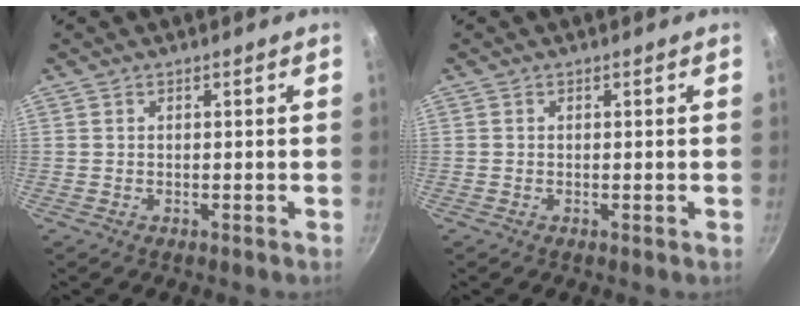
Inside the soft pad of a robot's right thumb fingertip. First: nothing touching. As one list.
[{"total": 0.0}]